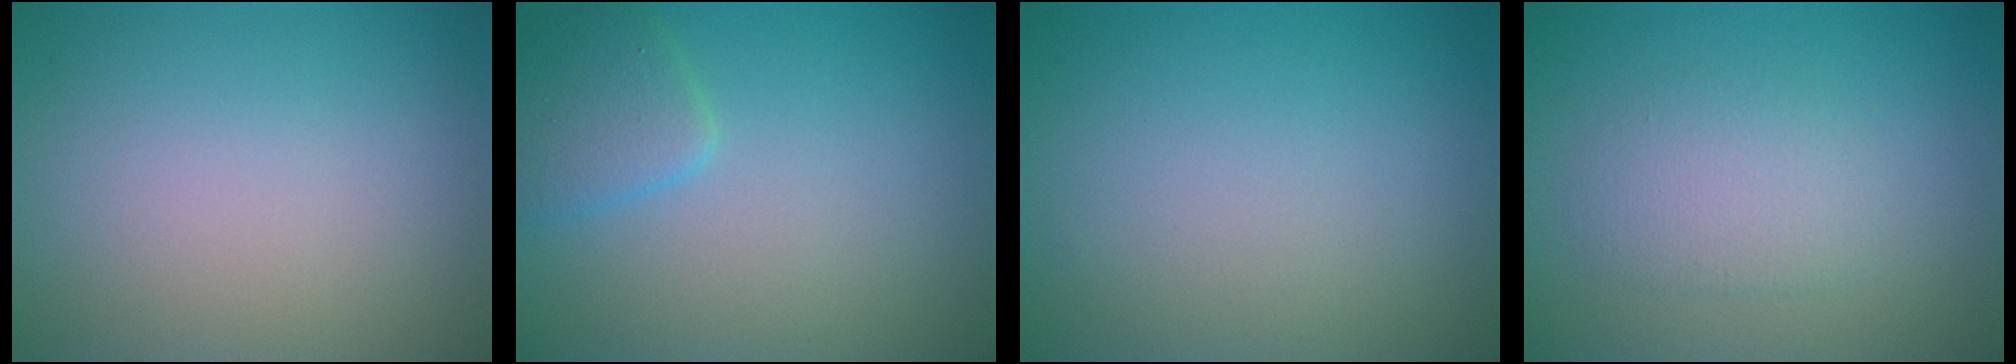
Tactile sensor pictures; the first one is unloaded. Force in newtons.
{"total": 2.6, "press": 2.6, "slide": 0.2}
{"total": 0.0}
{"total": 2.4, "press": 2.3, "slide": 0.4}